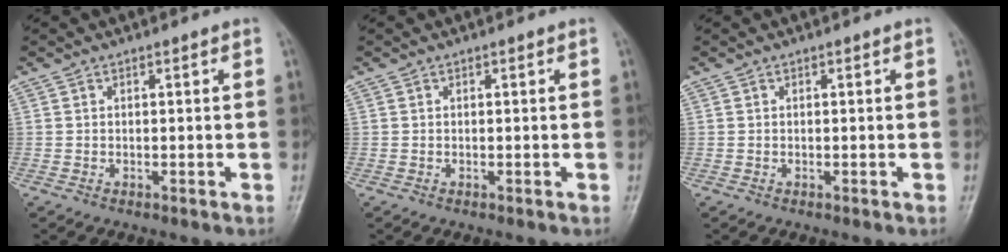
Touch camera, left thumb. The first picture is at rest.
{"total": 0.0}
{"total": 0.0}